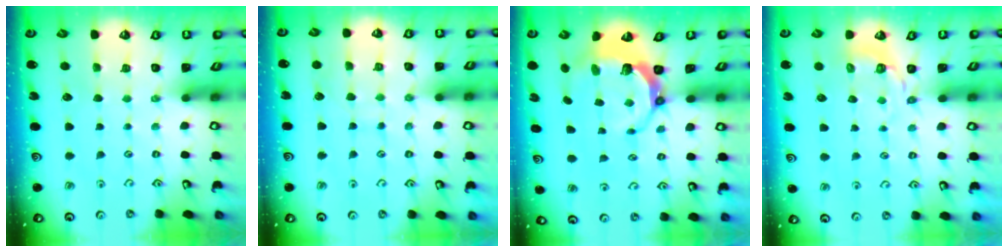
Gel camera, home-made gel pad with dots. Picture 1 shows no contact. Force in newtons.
{"total": 7.0, "press": 7.0, "slide": 0.6}
{"total": 8.1, "press": 6.9, "slide": 4.3}
{"total": 4.2, "press": 3.2, "slide": 2.6}